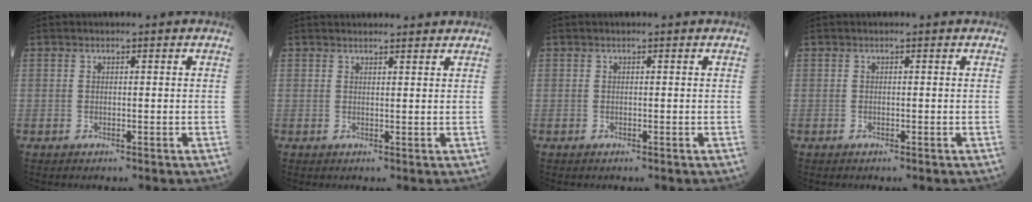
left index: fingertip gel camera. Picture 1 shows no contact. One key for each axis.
{"total": 7.6, "fx": 7.2, "fy": 1.0, "fz": 2.2, "tx": -0.023, "ty": 0.028, "tz": 0.082}
{"total": 0.0}
{"total": 0.0}